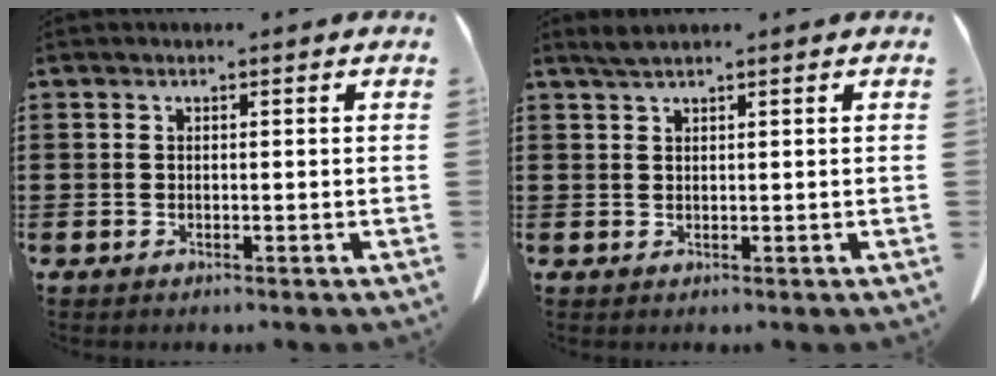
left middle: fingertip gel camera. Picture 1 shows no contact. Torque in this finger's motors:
{"motor_torque": [-0.03, 0.05, 0.00, 0.00]}